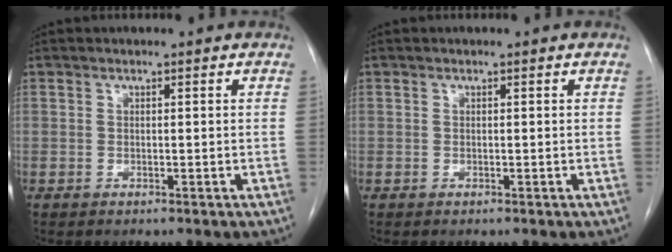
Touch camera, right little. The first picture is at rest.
{"total": 0.0}